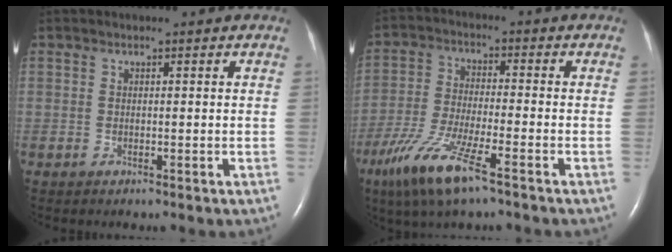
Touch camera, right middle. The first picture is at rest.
{"total": 10.6, "force": [-6.5, 1.3, 8.3], "torque": [-0.177, -0.025, -0.120]}